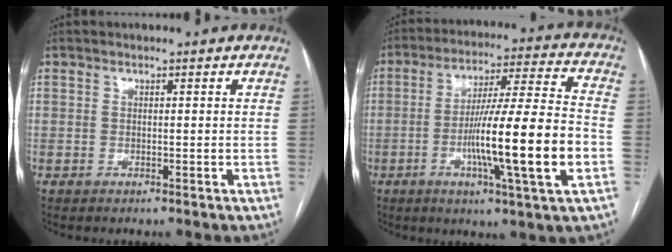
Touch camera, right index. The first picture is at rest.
{"total": 17.7, "force": [-4.5, -0.3, 17.1], "torque": [-0.290, -0.006, -0.077]}